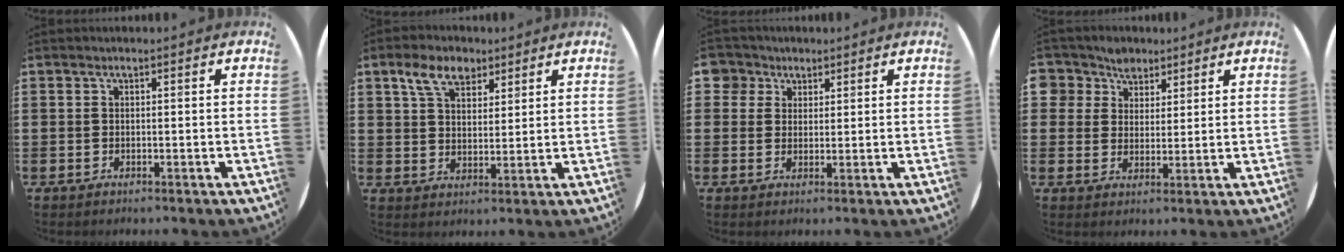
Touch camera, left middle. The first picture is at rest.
{"total": 6.1, "force": [4.1, 3.4, 2.8], "torque": [-0.054, 0.004, 0.075]}
{"total": 3.7, "force": [2.4, 2.8, 0.2], "torque": [-0.010, 0.008, 0.046]}
{"total": 4.8, "force": [3.6, 3.2, -0.4], "torque": [-0.017, 0.003, 0.069]}